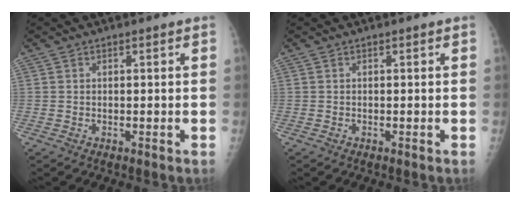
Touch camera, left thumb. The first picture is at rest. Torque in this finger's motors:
{"motor_torque": [0.04, 0.04, 0.00, 0.00, 0.00]}